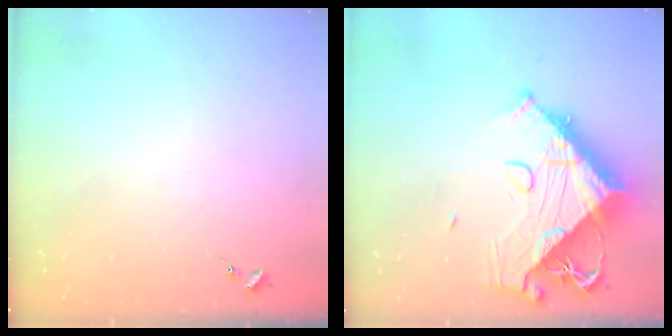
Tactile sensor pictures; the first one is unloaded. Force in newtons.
{"total": 20.0, "press": 19.9, "slide": 2.3}